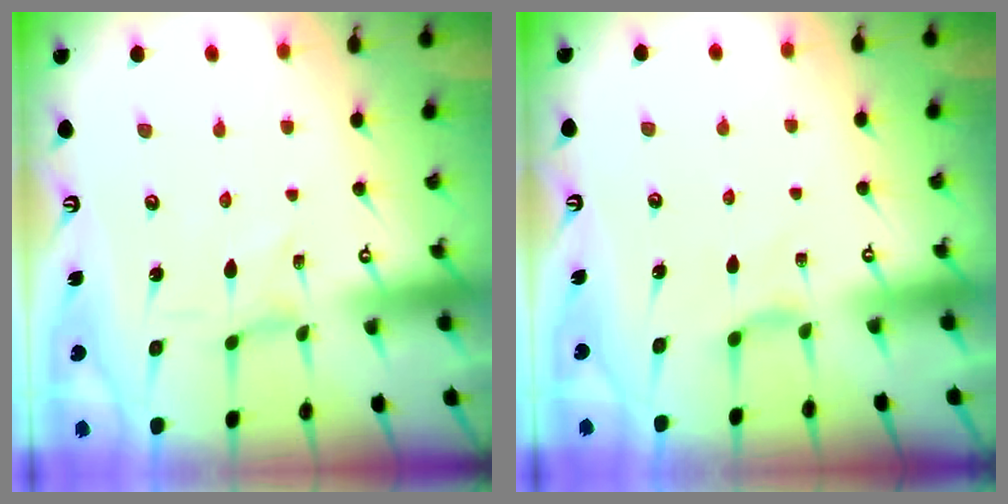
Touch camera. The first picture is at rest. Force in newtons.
{"total": 2.9, "press": 2.9, "slide": 0.5}